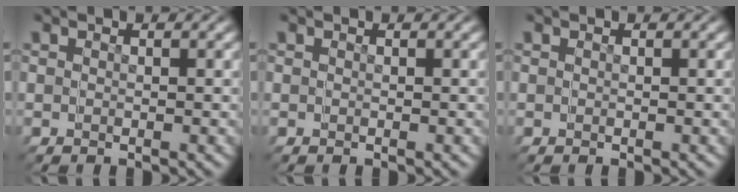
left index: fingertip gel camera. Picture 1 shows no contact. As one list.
[{"total": 0.0}, {"total": 0.0}]